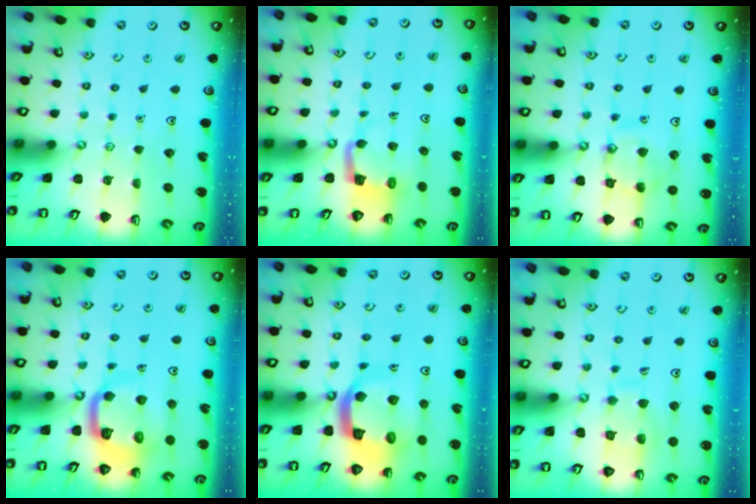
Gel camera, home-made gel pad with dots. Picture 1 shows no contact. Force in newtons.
{"total": 4.5, "press": 4.5, "slide": 0.1}
{"total": 12.2, "press": 12.1, "slide": 1.1}
{"total": 11.3, "press": 11.2, "slide": 1.3}
{"total": 15.5, "press": 15.4, "slide": 1.9}
{"total": 10.6, "press": 10.6, "slide": 0.9}